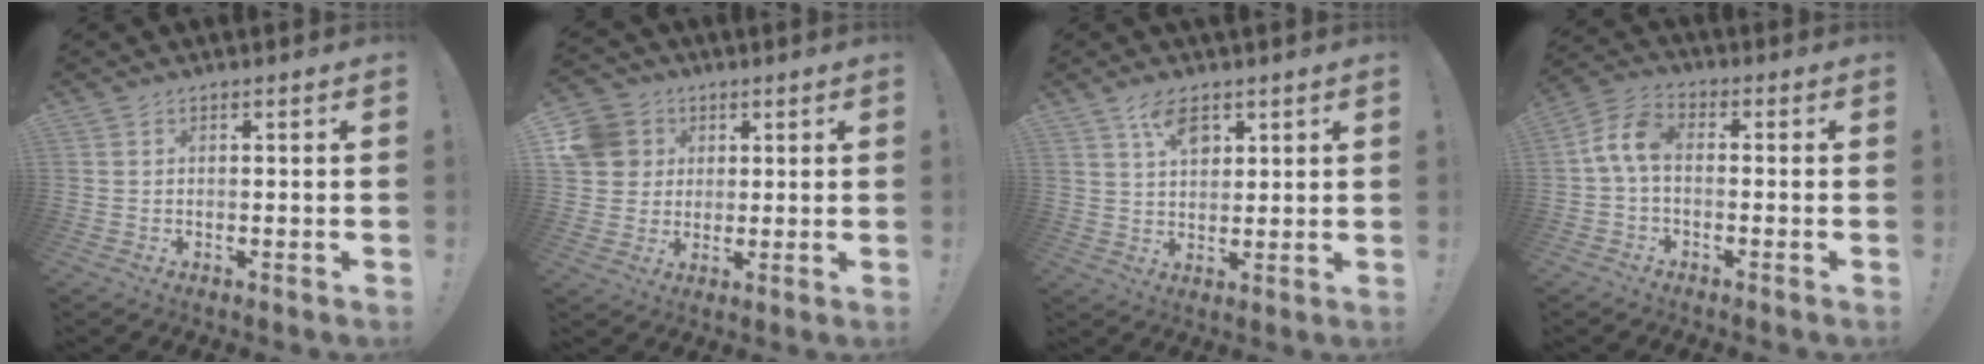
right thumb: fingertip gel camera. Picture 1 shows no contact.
{"total": 10.6, "force": [2.7, 9.7, 3.4], "torque": [-0.060, -0.004, 0.057]}
{"total": 7.5, "force": [4.2, 4.0, 4.8], "torque": [-0.076, -0.016, 0.075]}
{"total": 7.4, "force": [-0.3, 4.1, 6.2], "torque": [-0.133, 0.008, 0.000]}